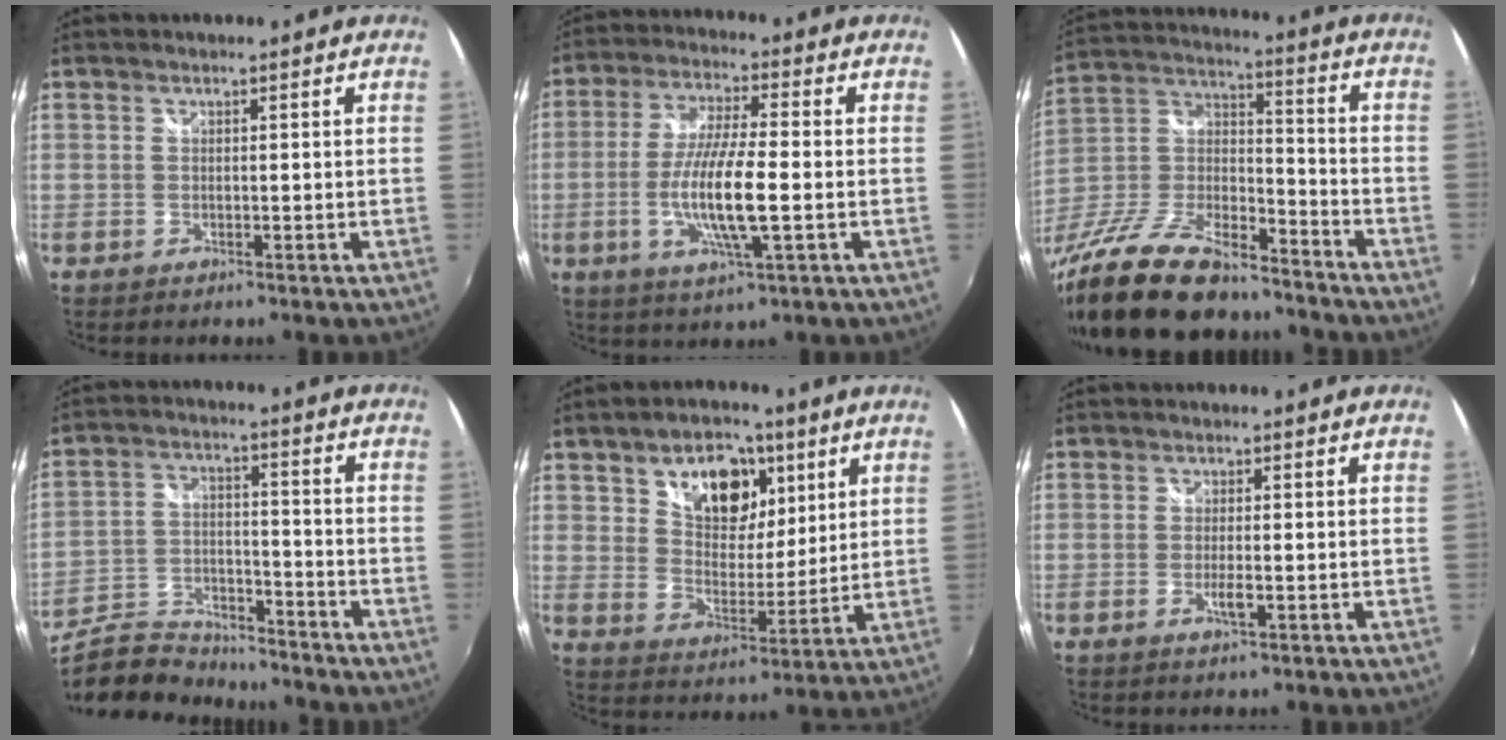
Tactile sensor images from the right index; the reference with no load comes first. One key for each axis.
{"total": 11.4, "fx": -2.4, "fy": 1.6, "fz": 11.0, "tx": -0.218, "ty": -0.005, "tz": -0.045}
{"total": 21.9, "fx": -16.0, "fy": 8.4, "fz": 12.3, "tx": -0.254, "ty": -0.008, "tz": -0.270}
{"total": 16.5, "fx": -14.2, "fy": 5.9, "fz": 5.9, "tx": -0.139, "ty": 0.005, "tz": -0.240}
{"total": 14.0, "fx": 6.6, "fy": 8.6, "fz": 8.8, "tx": -0.150, "ty": 0.017, "tz": 0.114}
{"total": 2.1, "fx": -0.6, "fy": 0.3, "fz": 2.0, "tx": -0.037, "ty": -0.002, "tz": -0.008}